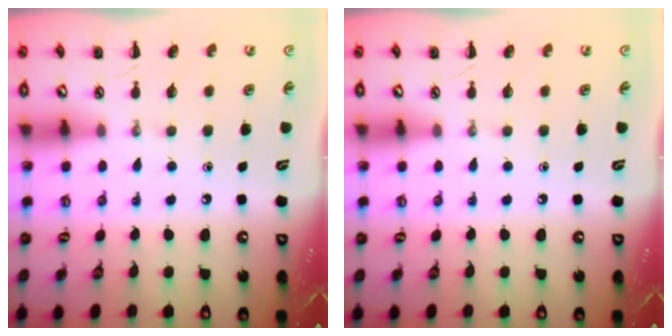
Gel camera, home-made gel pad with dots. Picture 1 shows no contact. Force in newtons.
{"total": 0.0}